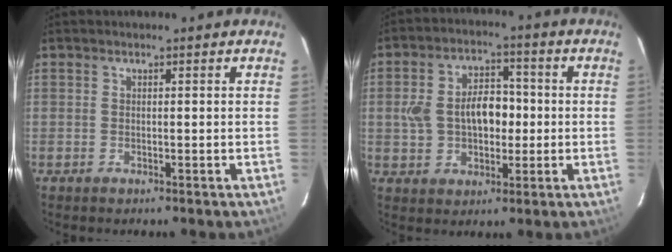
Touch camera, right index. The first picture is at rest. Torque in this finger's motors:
{"motor_torque": [0.27, -0.04, 0.22, 0.07]}